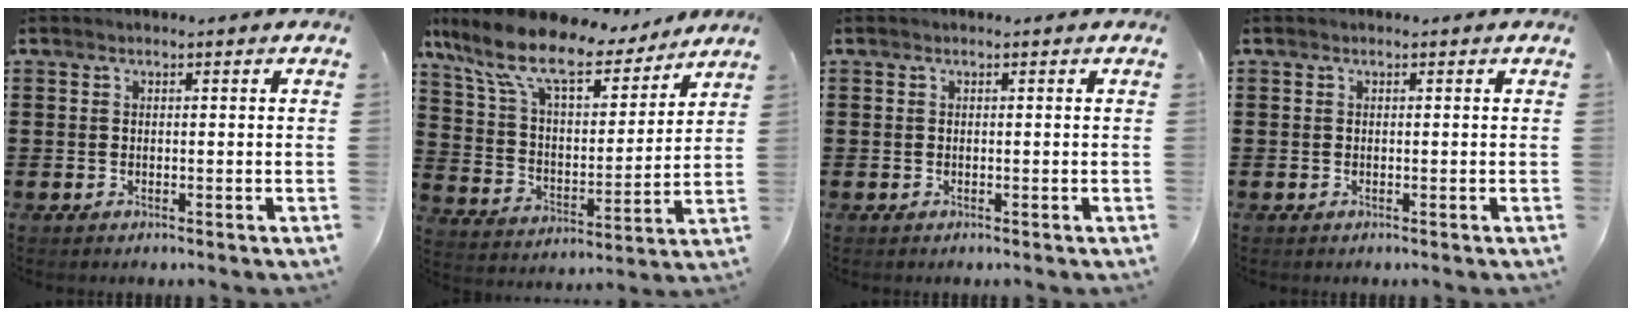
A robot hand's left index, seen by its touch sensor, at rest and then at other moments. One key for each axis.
{"total": 12.2, "fx": 9.5, "fy": 3.2, "fz": 6.9, "tx": -0.168, "ty": -0.046, "tz": 0.164}
{"total": 0.0}
{"total": 0.0}